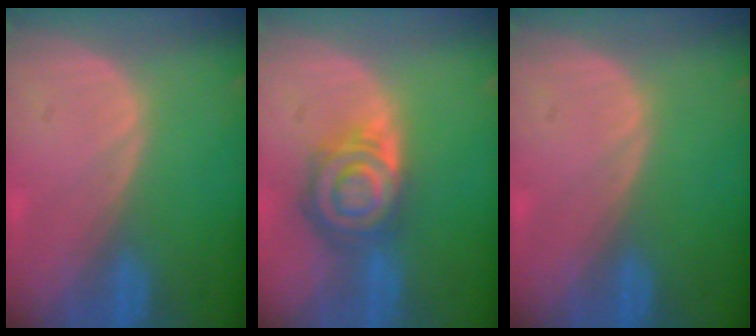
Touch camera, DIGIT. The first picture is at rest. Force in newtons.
{"total": 7.9, "press": 7.1, "slide": 3.6}
{"total": 0.0}